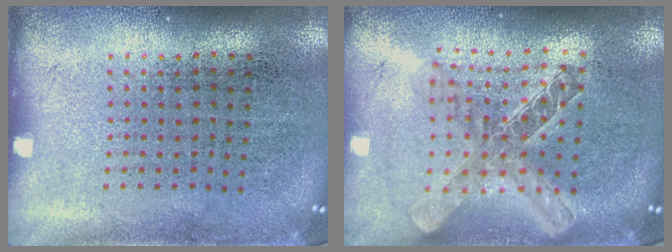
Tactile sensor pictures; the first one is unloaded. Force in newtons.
{"total": 2.1, "press": 1.7, "slide": 1.1}